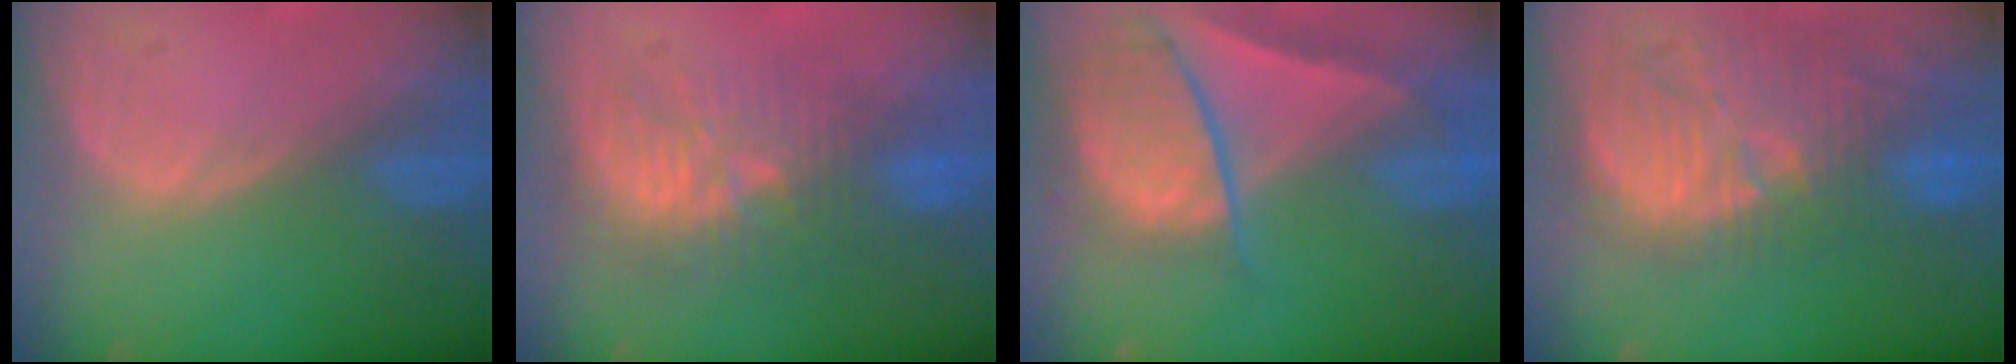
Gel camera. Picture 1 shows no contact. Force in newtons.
{"total": 9.2, "press": 8.8, "slide": 2.6}
{"total": 9.5, "press": 8.2, "slide": 4.8}
{"total": 12.3, "press": 11.7, "slide": 3.8}